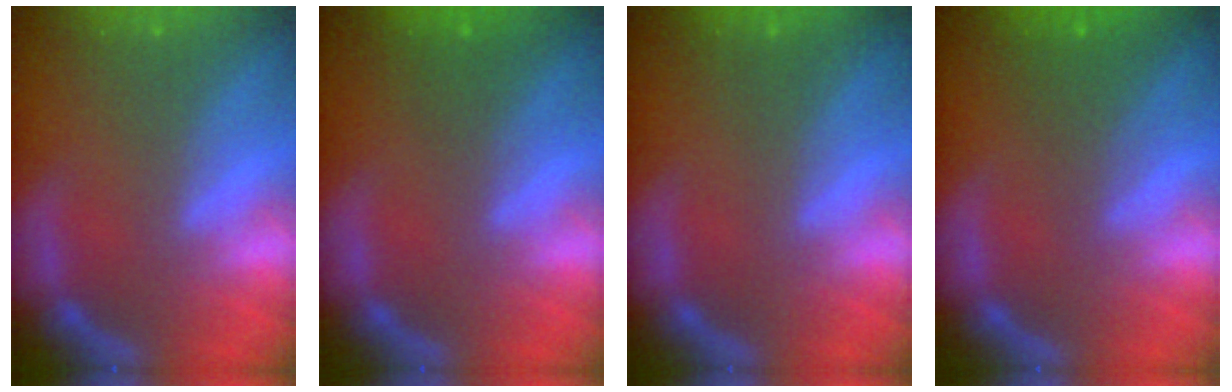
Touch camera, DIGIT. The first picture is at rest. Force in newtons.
{"total": 1.5}
{"total": 0.0}
{"total": 2.5}